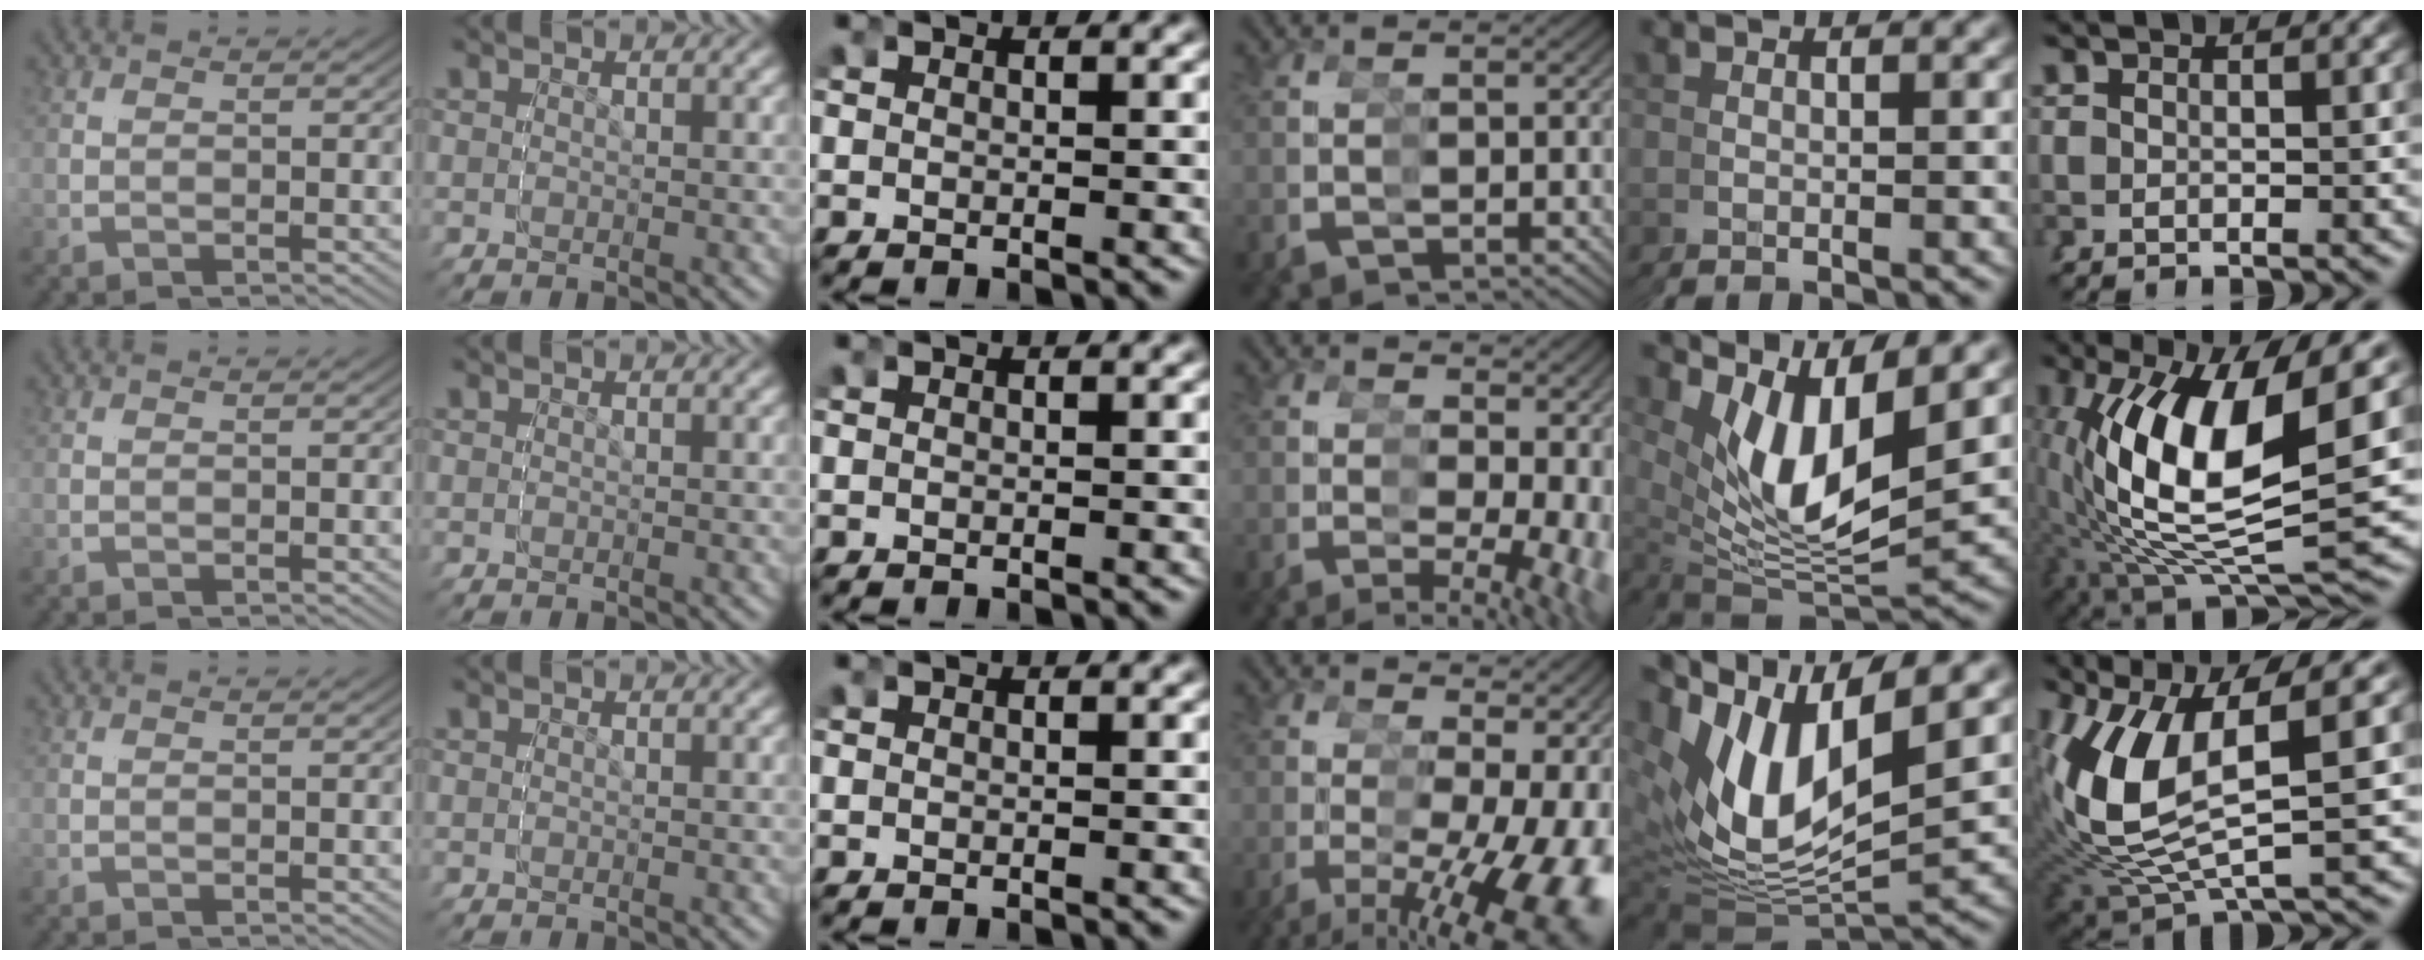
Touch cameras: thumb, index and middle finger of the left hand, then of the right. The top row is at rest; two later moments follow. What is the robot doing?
{"motion": "grasp_and_lifting", "object": "condiment"}